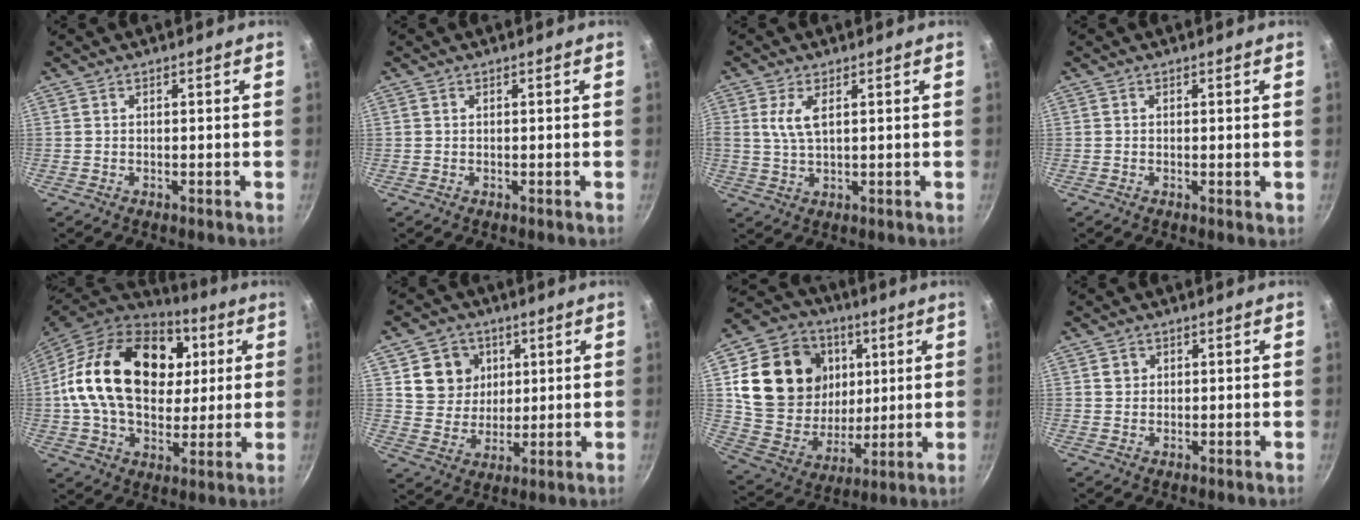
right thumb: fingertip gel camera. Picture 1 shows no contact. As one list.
[{"total": 0.0}, {"total": 4.3, "force": [1.3, 1.8, 3.7], "torque": [-0.081, -0.002, 0.028]}, {"total": 0.5, "force": [0.1, 0.2, 0.5], "torque": [-0.008, -0.002, -0.001]}, {"total": 27.8, "force": [5.7, 19.1, 19.4], "torque": [-0.325, 0.012, 0.089]}, {"total": 9.8, "force": [3.1, 8.7, 3.1], "torque": [-0.018, -0.010, 0.057]}, {"total": 23.0, "force": [6.2, 18.7, 11.9], "torque": [-0.201, -0.012, 0.118]}, {"total": 1.9, "force": [0.5, 1.7, 0.5], "torque": [-0.001, 0.004, 0.008]}]